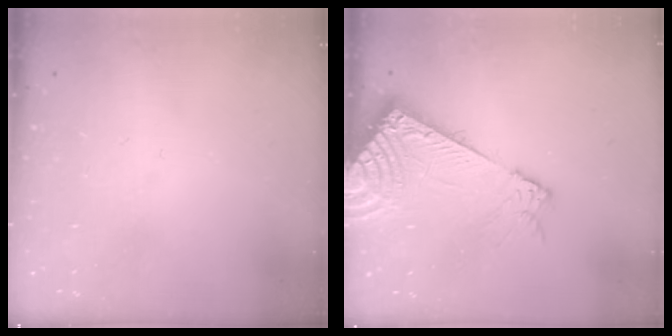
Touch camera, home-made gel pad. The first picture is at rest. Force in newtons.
{"total": 10.5, "press": 10.4, "slide": 1.5}